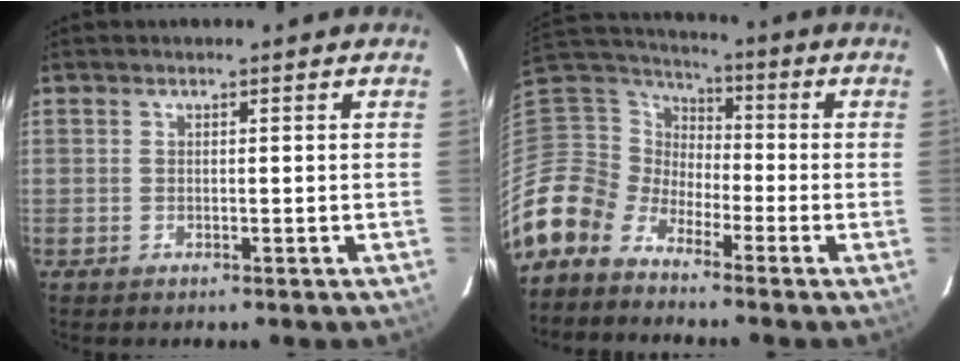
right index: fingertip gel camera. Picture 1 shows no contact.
{"total": 10.8, "force": [-8.1, 6.7, 2.3], "torque": [-0.068, 0.026, -0.184]}